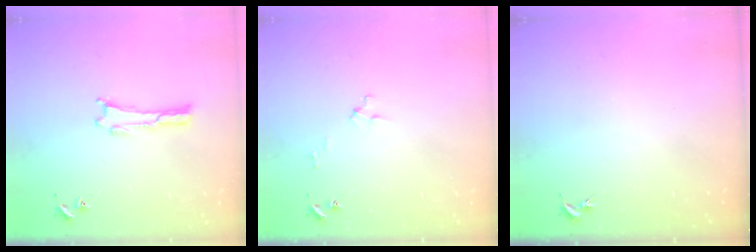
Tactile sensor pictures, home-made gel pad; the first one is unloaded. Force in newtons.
{"total": 2.0, "press": 2.0, "slide": 0.1}
{"total": 0.0}